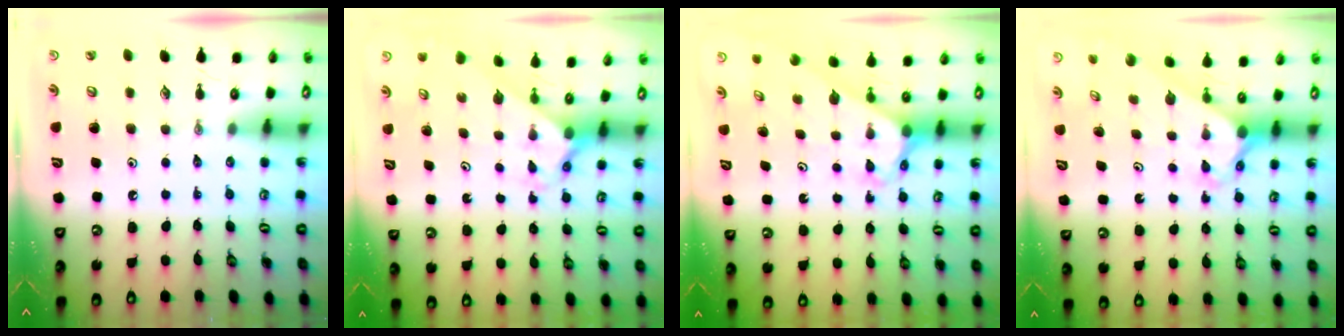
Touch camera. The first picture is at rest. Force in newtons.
{"total": 2.1, "press": 2.1, "slide": 0.1}
{"total": 2.6, "press": 2.6, "slide": 0.2}
{"total": 2.3, "press": 2.3, "slide": 0.1}